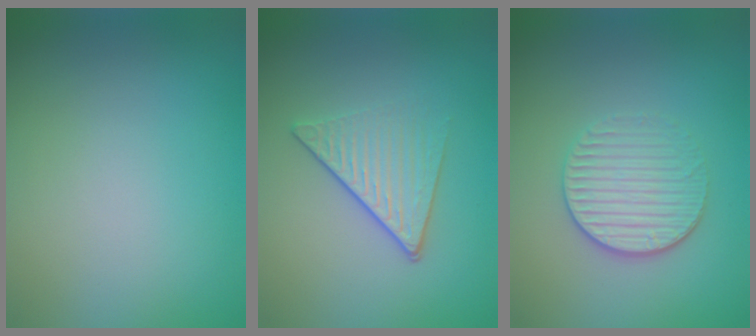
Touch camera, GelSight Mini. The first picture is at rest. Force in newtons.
{"total": 4.2, "press": 2.9, "slide": 3.0}
{"total": 3.7, "press": 3.1, "slide": 2.0}